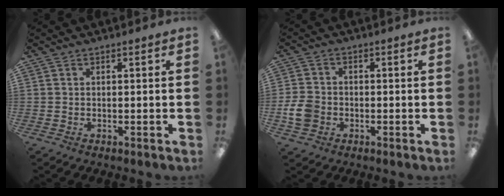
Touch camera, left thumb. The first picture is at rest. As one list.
[{"total": 6.2, "force": [-1.5, 5.1, 3.2], "torque": [-0.074, 0.011, -0.026]}]